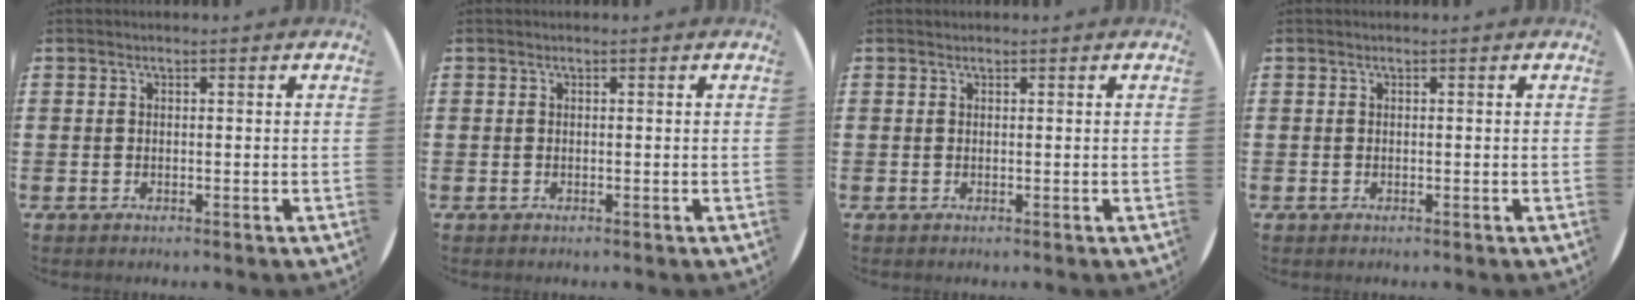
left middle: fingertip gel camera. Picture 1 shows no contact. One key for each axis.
{"total": 0.0}
{"total": 0.0}
{"total": 0.0}